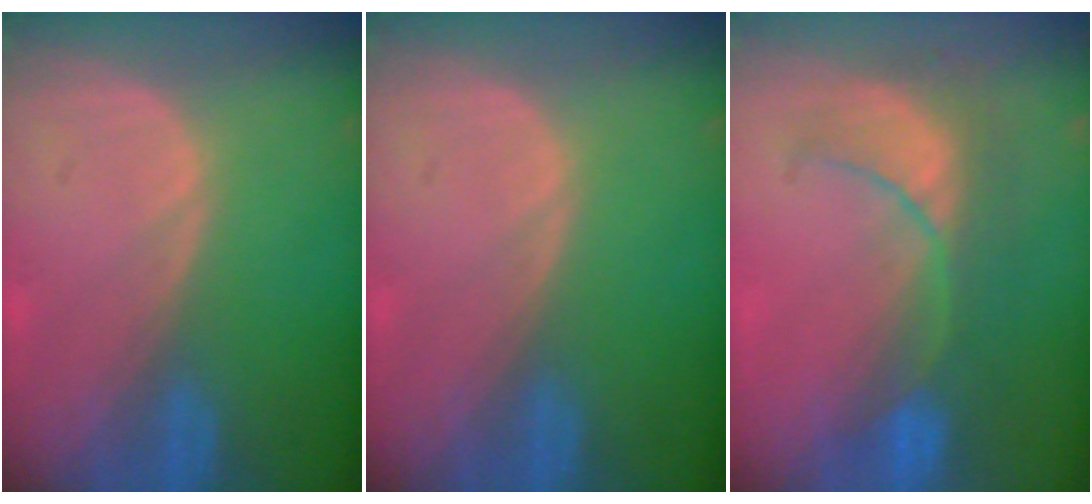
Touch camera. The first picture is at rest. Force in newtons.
{"total": 0.0}
{"total": 8.1, "press": 7.9, "slide": 1.6}